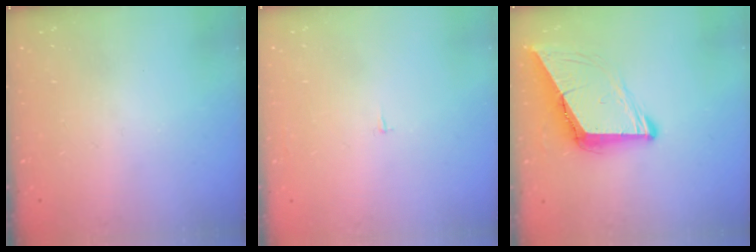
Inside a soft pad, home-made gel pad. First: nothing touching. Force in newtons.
{"total": 1.2, "press": 1.2, "slide": 0.1}
{"total": 9.1, "press": 9.0, "slide": 1.3}